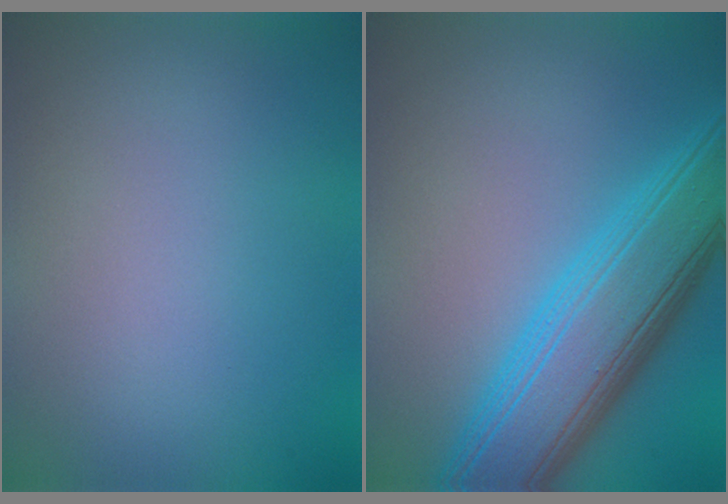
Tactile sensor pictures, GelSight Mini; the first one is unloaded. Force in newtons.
{"total": 8.8, "press": 8.8, "slide": 0.2}